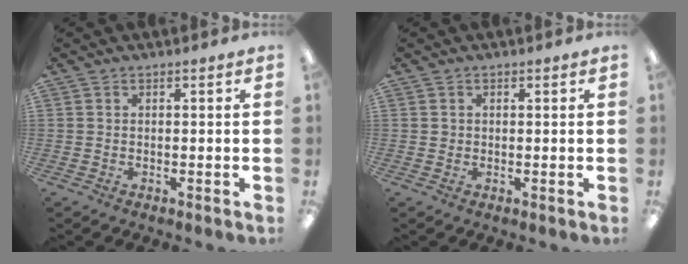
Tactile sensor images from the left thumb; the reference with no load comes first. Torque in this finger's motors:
{"motor_torque": [0.06, 0.05, 0.27, -0.42, -0.01]}